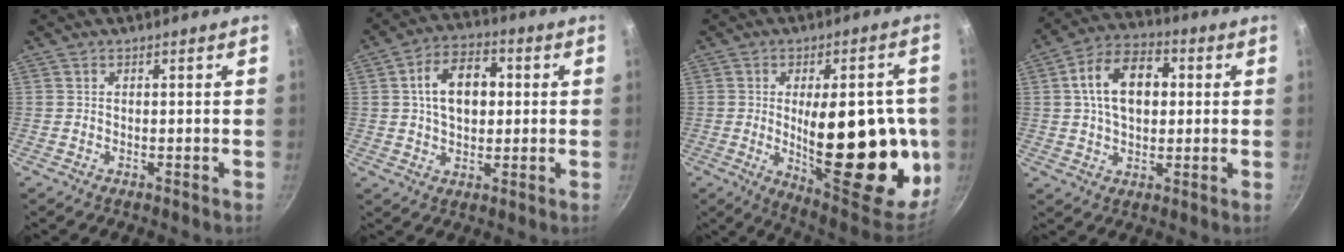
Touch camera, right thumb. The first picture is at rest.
{"total": 11.2, "force": [1.6, 7.3, 8.3], "torque": [-0.108, 0.016, 0.019]}
{"total": 28.6, "force": [-2.2, 11.8, 25.9], "torque": [-0.312, -0.010, -0.014]}
{"total": 13.3, "force": [2.1, 8.6, 9.8], "torque": [-0.136, 0.021, 0.023]}